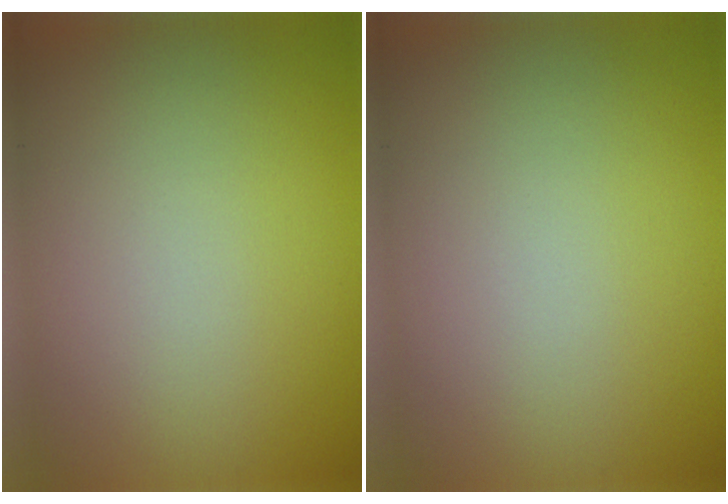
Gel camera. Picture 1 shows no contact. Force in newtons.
{"total": 0.0}